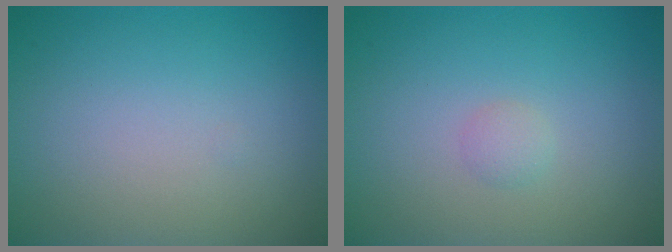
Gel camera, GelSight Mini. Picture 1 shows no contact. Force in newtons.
{"total": 0.9, "press": 0.9, "slide": 0.0}